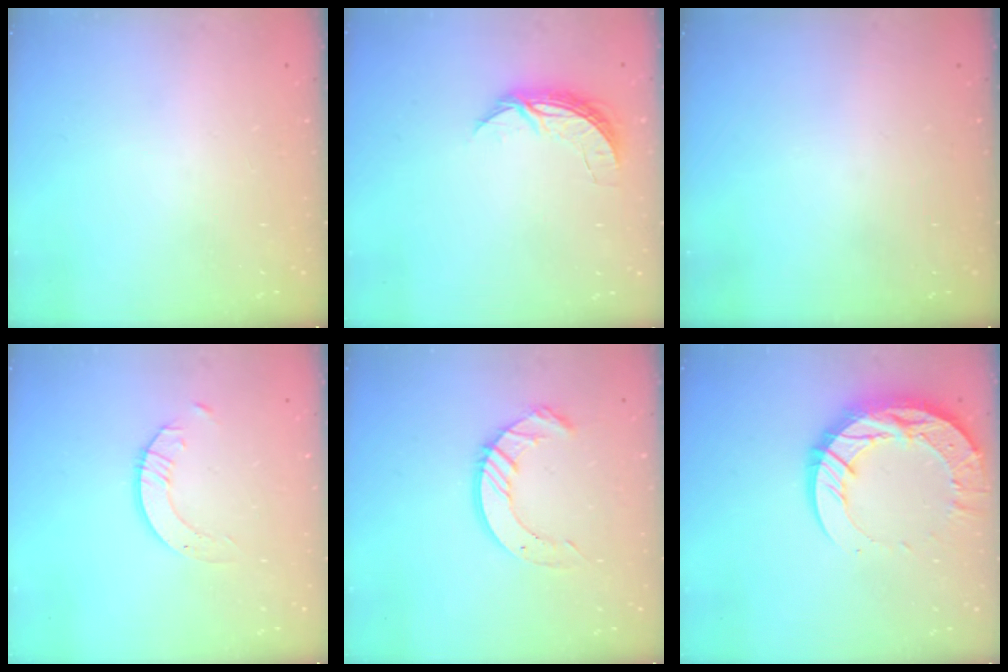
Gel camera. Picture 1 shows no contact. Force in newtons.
{"total": 6.5, "press": 6.5, "slide": 0.5}
{"total": 0.0}
{"total": 2.3, "press": 2.3, "slide": 0.2}
{"total": 10.2, "press": 10.1, "slide": 1.0}
{"total": 18.7, "press": 18.6, "slide": 1.8}